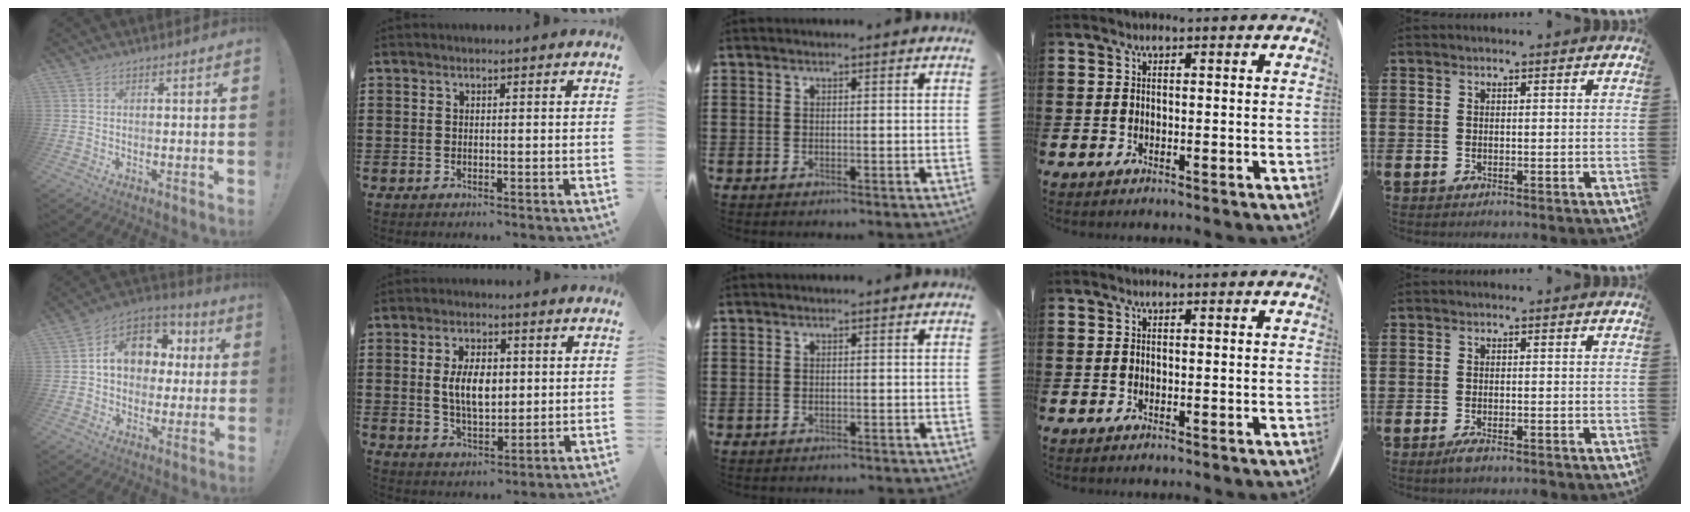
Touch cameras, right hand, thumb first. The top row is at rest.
{"thumb": {"total": 13.6, "force": [3.5, 10.7, 7.7], "torque": [-0.105, -0.007, 0.071]}, "index": {"total": 6.8, "force": [0.8, 3.6, 5.7], "torque": [-0.107, 0.003, 0.007]}, "middle": {"total": 0.7, "force": [-0.7, 0.0, 0.1], "torque": [-0.003, -0.001, -0.014]}, "little": {"total": 1.6, "force": [-0.9, 0.5, 1.3], "torque": [-0.015, -0.002, -0.020]}}